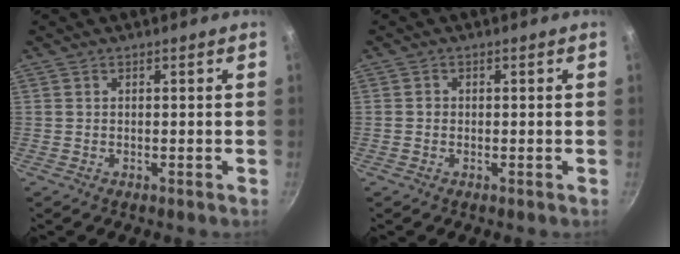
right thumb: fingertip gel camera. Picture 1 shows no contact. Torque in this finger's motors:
{"motor_torque": [0.08, 0.12, -0.15, 0.08, 0.01]}